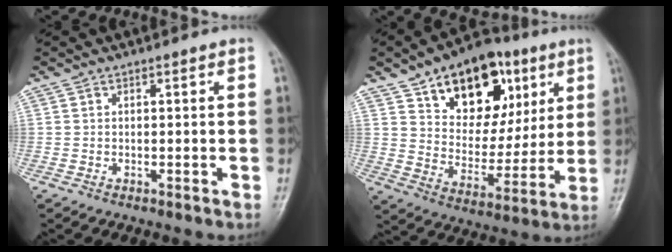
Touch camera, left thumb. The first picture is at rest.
{"total": 20.0, "force": [9.8, 12.5, 12.2], "torque": [-0.129, -0.030, 0.161]}